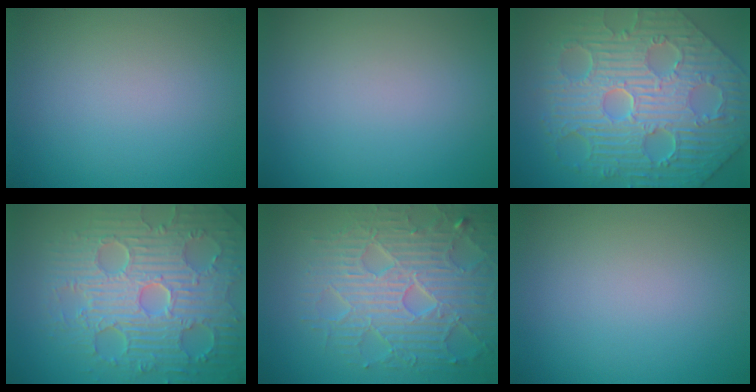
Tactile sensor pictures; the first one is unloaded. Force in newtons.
{"total": 0.0}
{"total": 11.9, "press": 8.0, "slide": 8.8}
{"total": 9.4, "press": 6.9, "slide": 6.4}
{"total": 7.6, "press": 5.9, "slide": 4.7}
{"total": 0.0}